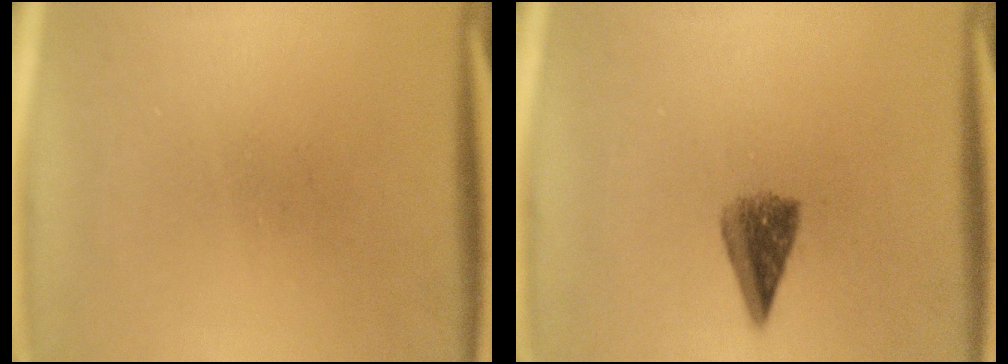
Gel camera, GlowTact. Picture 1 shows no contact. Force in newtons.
{"total": 4.5}